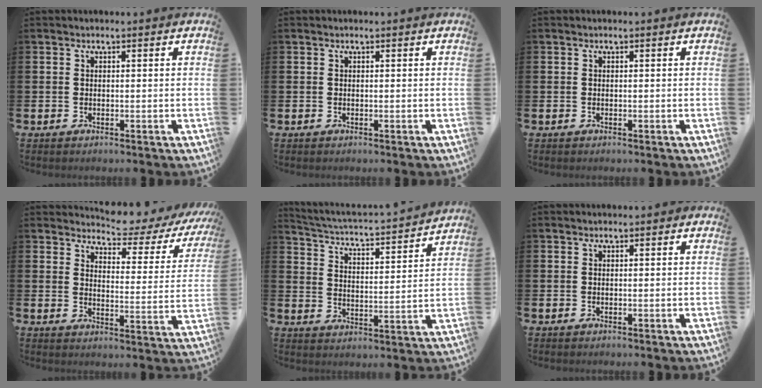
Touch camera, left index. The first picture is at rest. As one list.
[{"total": 0.0}, {"total": 0.0}, {"total": 4.4, "force": [4.0, 1.3, 1.2], "torque": [-0.037, -0.035, 0.061]}, {"total": 4.0, "force": [3.9, 0.3, 0.9], "torque": [-0.037, -0.046, 0.056]}, {"total": 0.0}]